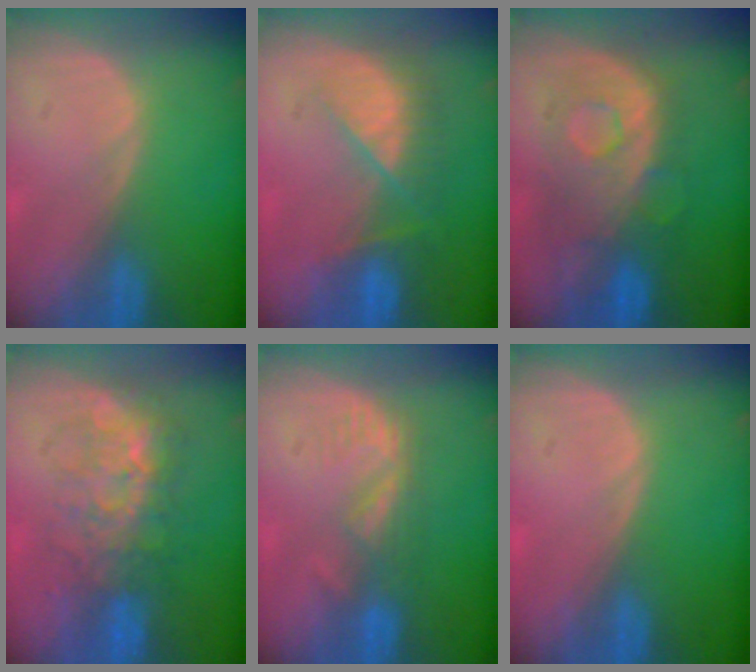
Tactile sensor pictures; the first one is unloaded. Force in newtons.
{"total": 7.6, "press": 6.9, "slide": 3.1}
{"total": 9.6, "press": 8.9, "slide": 3.6}
{"total": 7.8, "press": 7.7, "slide": 1.6}
{"total": 4.3, "press": 4.0, "slide": 1.7}
{"total": 0.0}